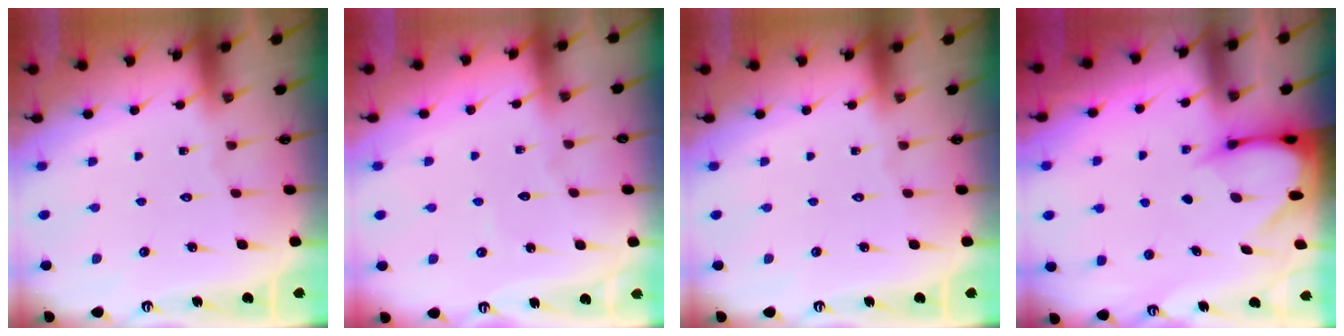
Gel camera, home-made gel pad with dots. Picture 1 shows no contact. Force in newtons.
{"total": 2.4, "press": 2.4, "slide": 0.2}
{"total": 0.0}
{"total": 3.7, "press": 3.7, "slide": 0.2}